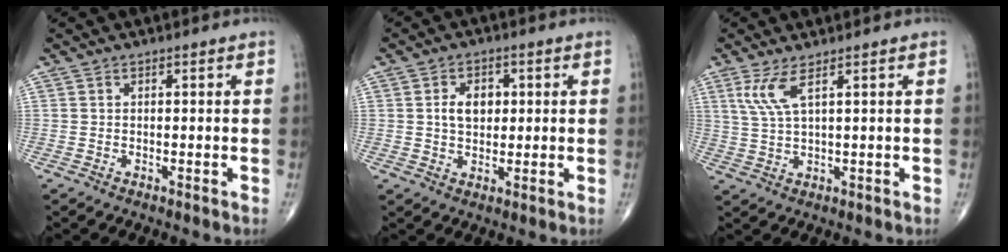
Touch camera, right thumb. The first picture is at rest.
{"total": 5.4, "force": [0.9, 3.8, 3.8], "torque": [-0.049, -0.001, 0.013]}
{"total": 4.6, "force": [2.3, 0.7, 4.0], "torque": [-0.100, -0.011, 0.059]}